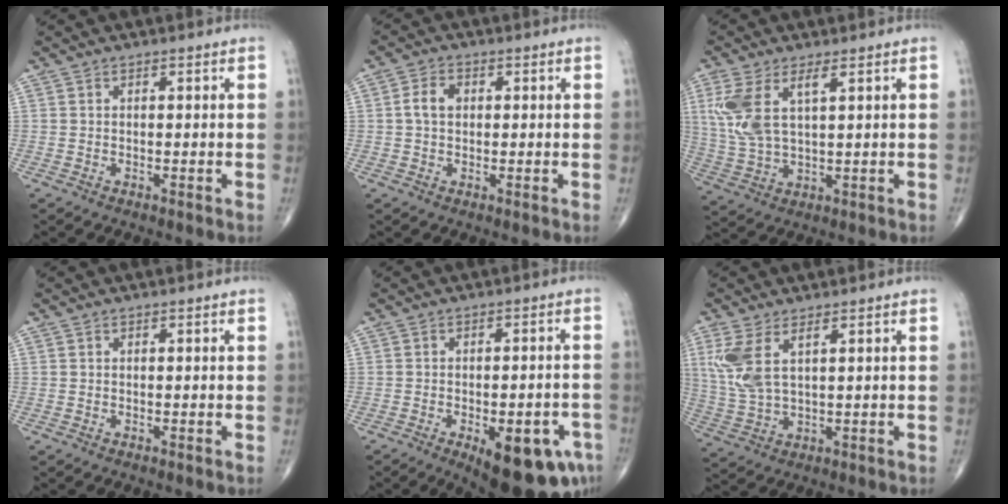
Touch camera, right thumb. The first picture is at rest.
{"total": 3.7, "force": [0.4, 2.6, 2.6], "torque": [-0.052, 0.011, 0.005]}
{"total": 9.5, "force": [3.3, 3.9, 8.0], "torque": [-0.187, -0.007, 0.076]}
{"total": 0.0}
{"total": 15.7, "force": [-7.2, 6.2, 12.5], "torque": [-0.115, 0.017, -0.080]}
{"total": 7.9, "force": [3.0, 3.3, 6.6], "torque": [-0.161, -0.008, 0.072]}